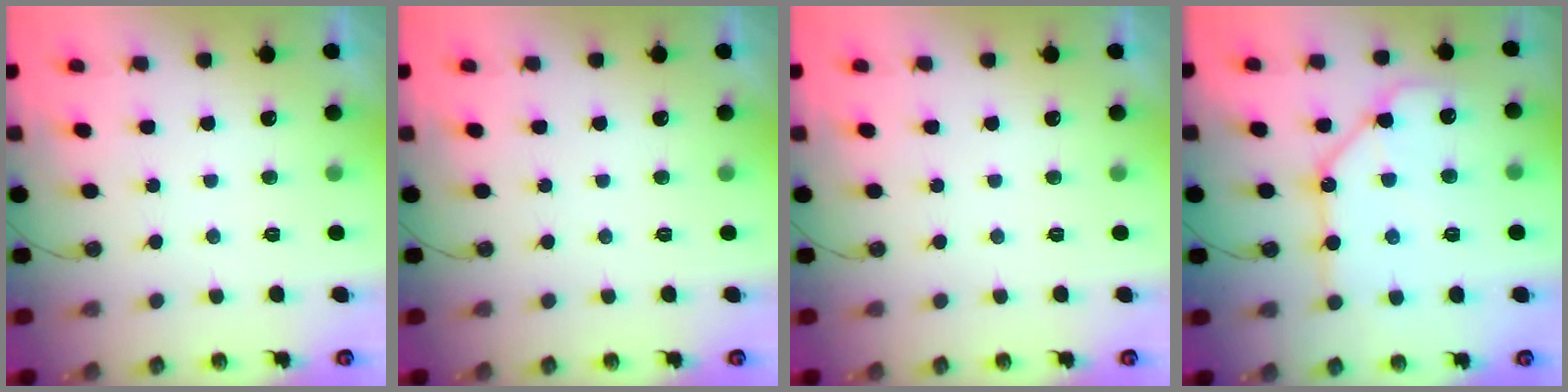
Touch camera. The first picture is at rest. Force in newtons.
{"total": 0.0}
{"total": 0.0}
{"total": 12.8, "press": 12.8, "slide": 1.1}